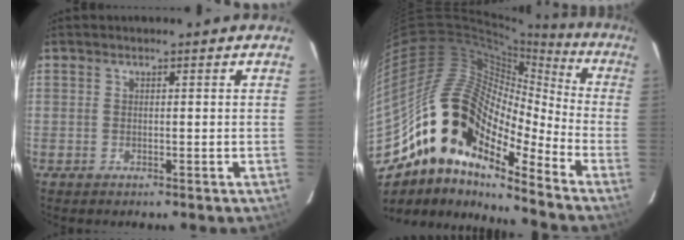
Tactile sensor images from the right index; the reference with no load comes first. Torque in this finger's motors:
{"motor_torque": [0.91, -1.17, 1.06, 0.21]}